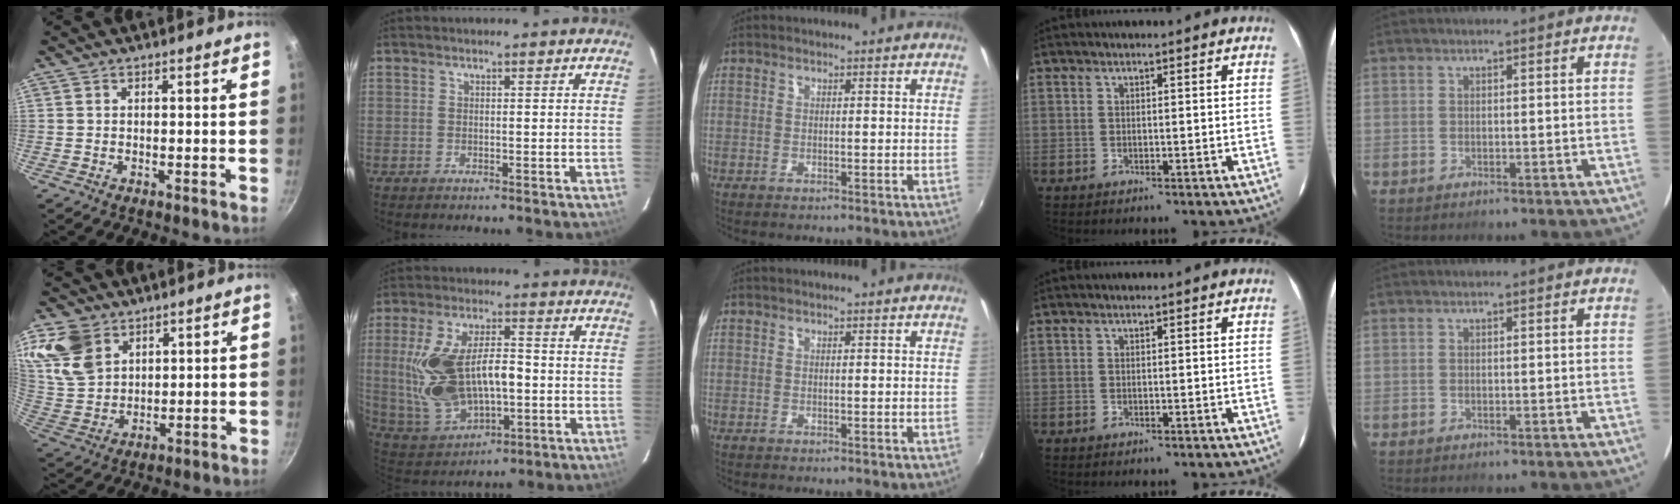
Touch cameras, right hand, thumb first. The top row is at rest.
{"thumb": {"total": 12.1, "force": [6.5, 8.5, 5.8], "torque": [-0.101, -0.026, 0.136]}, "index": {"total": 19.0, "force": [-0.5, 10.2, 15.9], "torque": [-0.334, -0.001, 0.017]}}